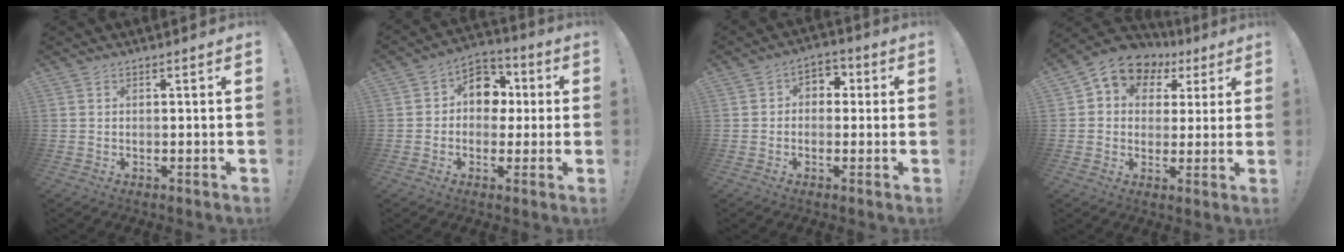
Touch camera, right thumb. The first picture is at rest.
{"total": 11.1, "force": [1.2, 9.3, 5.9], "torque": [-0.076, 0.012, 0.029]}
{"total": 4.6, "force": [-1.0, 4.1, 2.0], "torque": [-0.035, 0.024, -0.016]}
{"total": 9.3, "force": [4.6, 7.4, 3.3], "torque": [-0.050, -0.031, 0.088]}